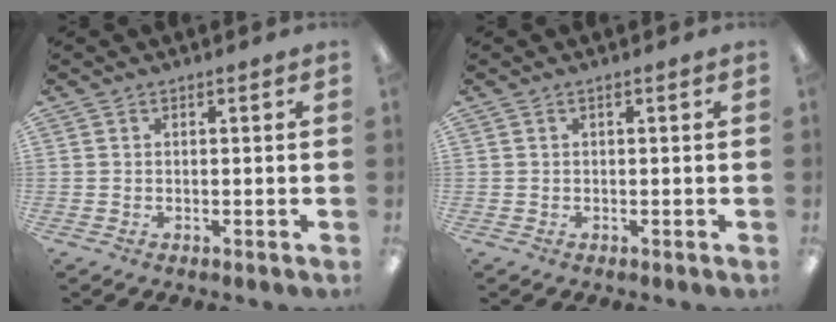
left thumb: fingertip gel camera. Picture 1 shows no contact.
{"total": 0.0}